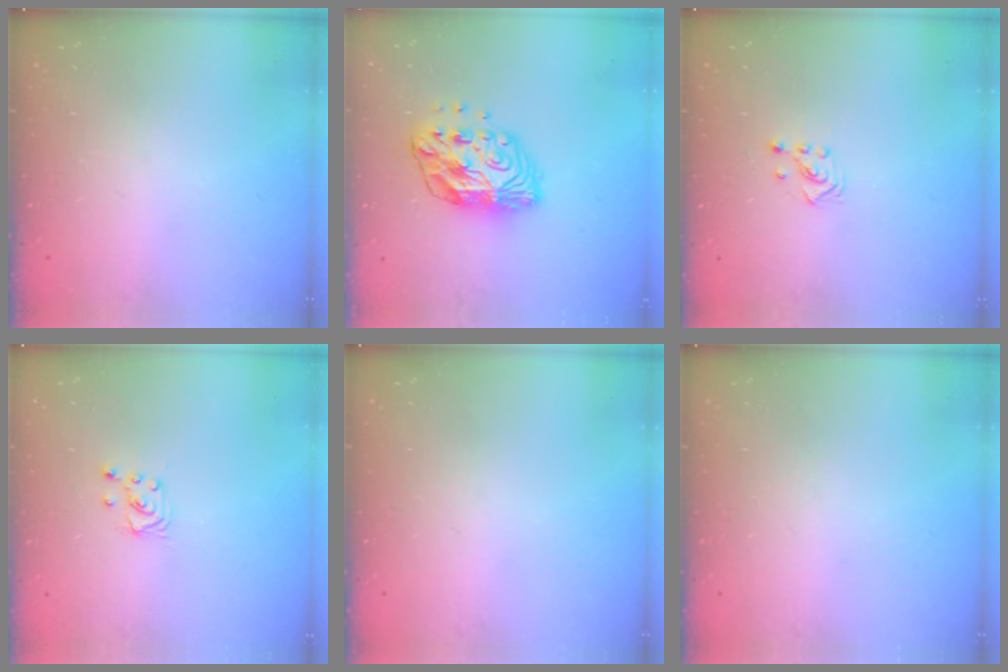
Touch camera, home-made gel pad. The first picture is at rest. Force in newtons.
{"total": 12.5, "press": 12.5, "slide": 0.9}
{"total": 2.5, "press": 2.4, "slide": 0.8}
{"total": 2.0, "press": 2.0, "slide": 0.2}
{"total": 0.0}
{"total": 0.0}